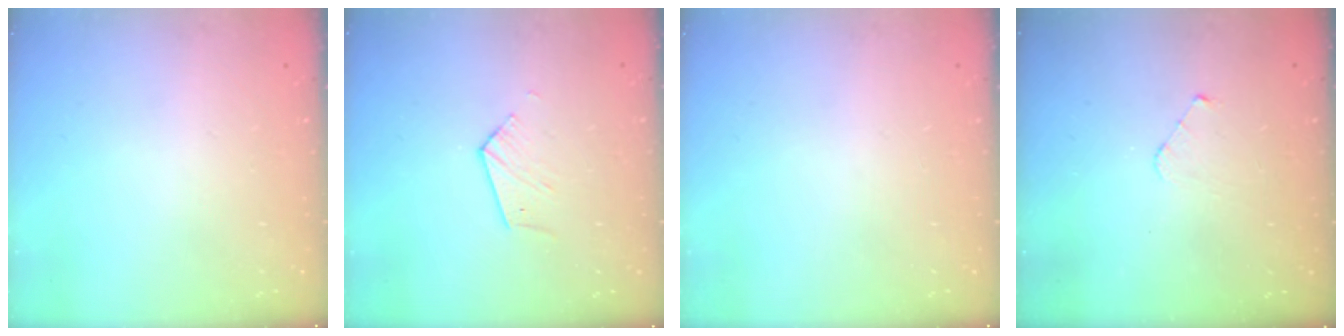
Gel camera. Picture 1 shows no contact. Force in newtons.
{"total": 3.9, "press": 3.8, "slide": 0.4}
{"total": 0.0}
{"total": 3.1, "press": 3.1, "slide": 0.3}